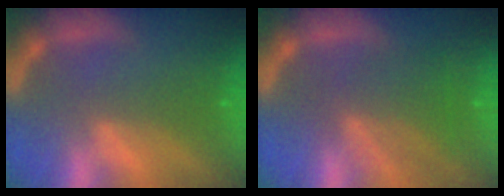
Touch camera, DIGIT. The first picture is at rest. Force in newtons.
{"total": 5.5}